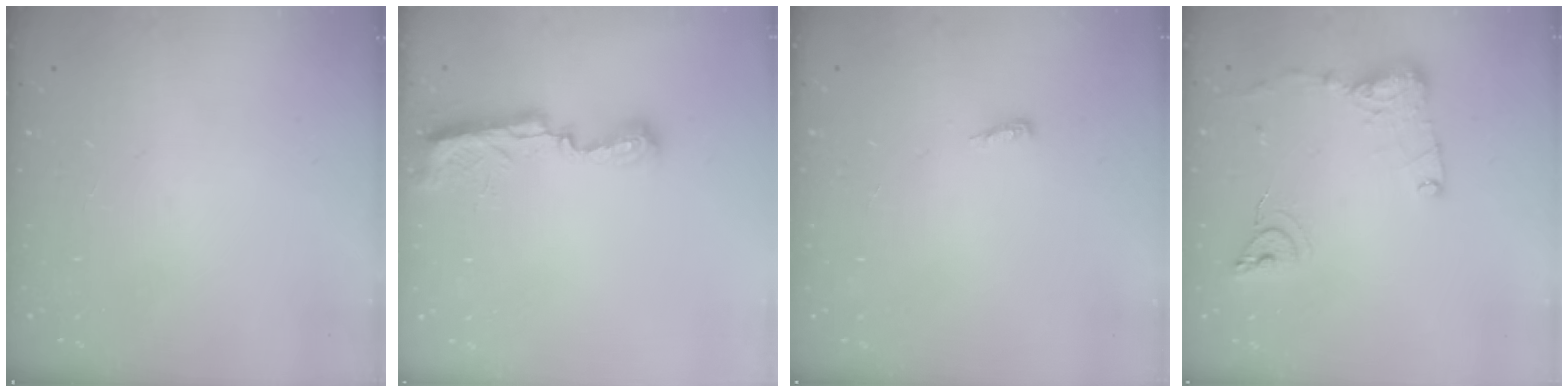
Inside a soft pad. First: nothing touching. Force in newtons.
{"total": 7.9, "press": 7.8, "slide": 0.4}
{"total": 4.6, "press": 4.5, "slide": 0.9}
{"total": 12.7, "press": 12.6, "slide": 1.4}